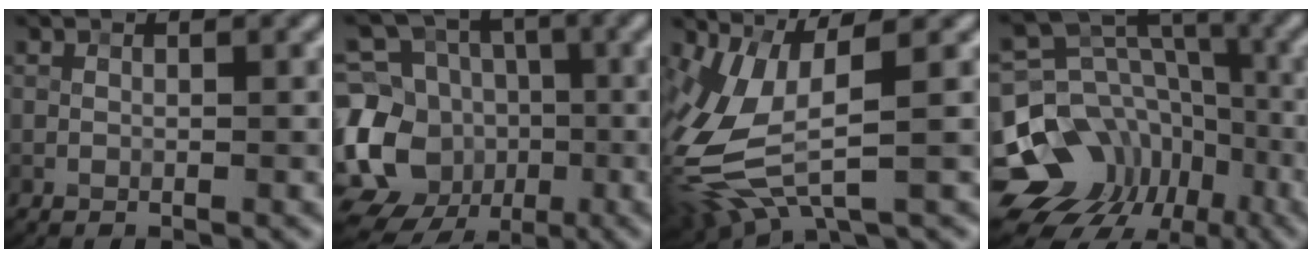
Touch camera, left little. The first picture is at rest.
{"total": 12.7, "force": [-4.6, 10.8, 4.9], "torque": [-0.131, 0.000, -0.075]}
{"total": 7.8, "force": [-1.4, 3.0, 7.0], "torque": [-0.178, -0.008, -0.032]}
{"total": 11.4, "force": [-5.0, 9.2, 4.5], "torque": [-0.086, 0.024, -0.087]}